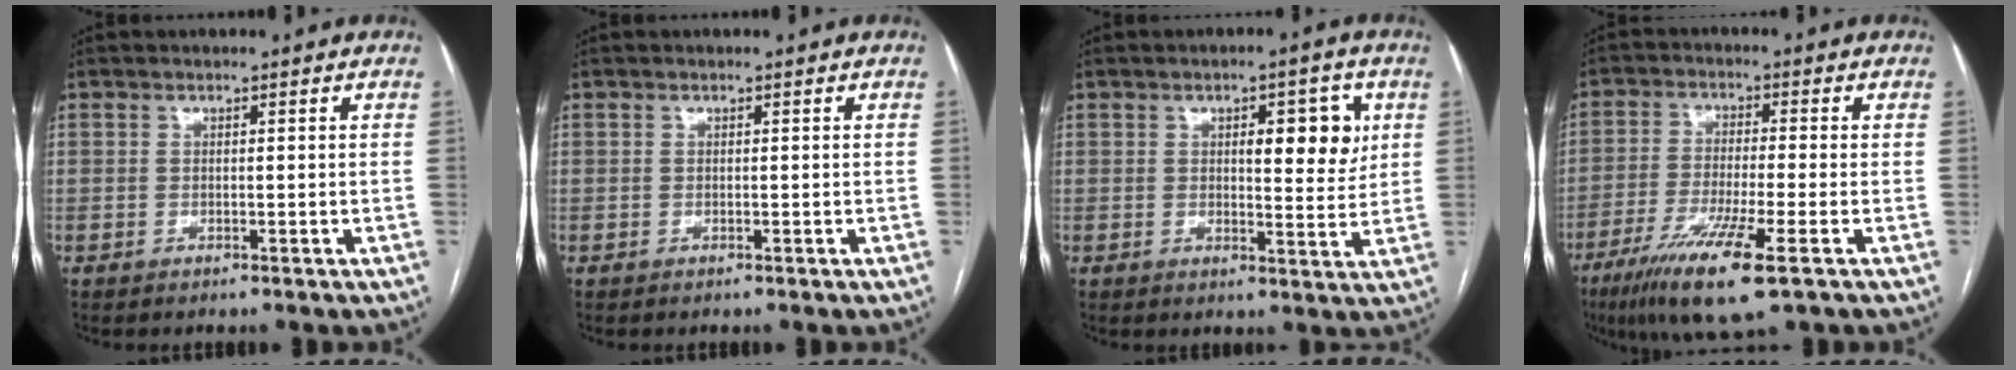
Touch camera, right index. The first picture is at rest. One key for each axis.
{"total": 0.0}
{"total": 7.1, "fx": 2.2, "fy": 2.2, "fz": 6.4, "tx": -0.081, "ty": 0.003, "tz": 0.029}
{"total": 11.4, "fx": -6.1, "fy": 0.3, "fz": 9.6, "tx": -0.183, "ty": -0.031, "tz": -0.108}